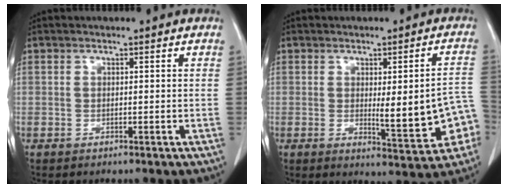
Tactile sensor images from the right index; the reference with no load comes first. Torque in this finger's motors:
{"motor_torque": [0.67, 0.13, 0.19, 0.07]}